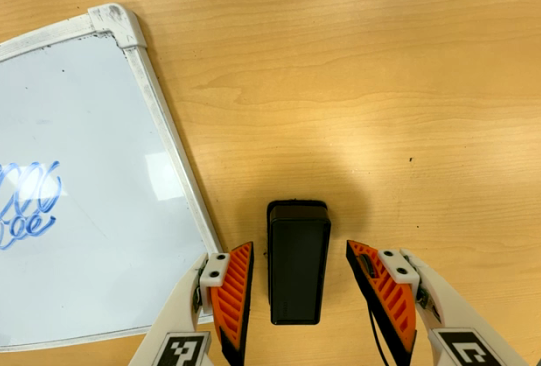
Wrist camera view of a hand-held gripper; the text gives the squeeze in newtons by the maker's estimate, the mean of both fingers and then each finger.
{"total": 0.0}